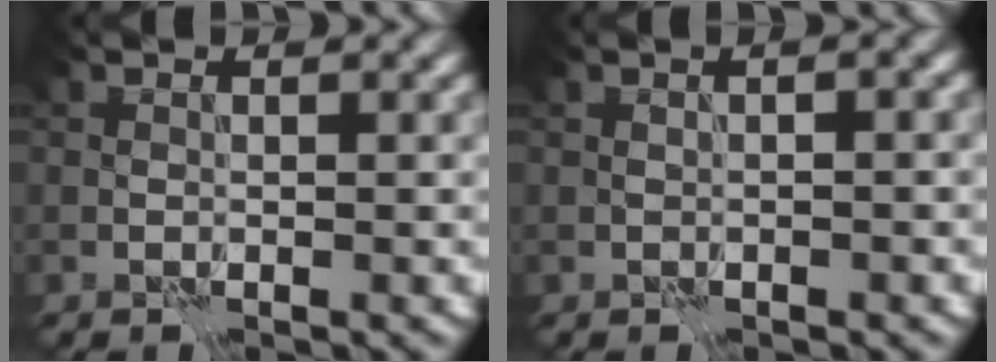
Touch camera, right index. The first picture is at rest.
{"total": 2.1, "force": [0.6, 0.9, 1.8], "torque": [-0.020, 0.006, -0.002]}